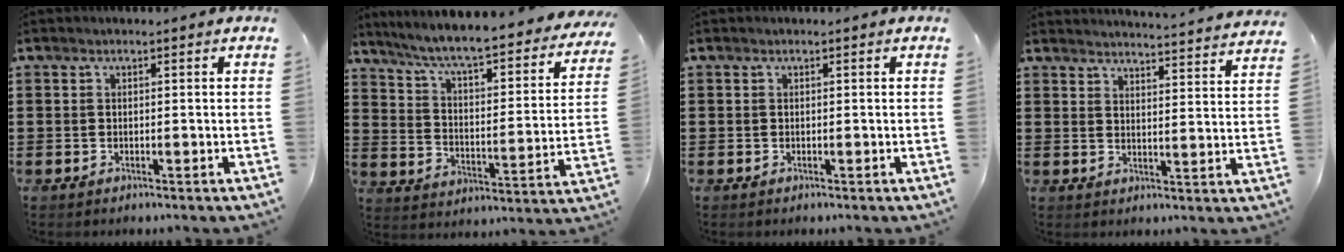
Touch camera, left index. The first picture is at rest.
{"total": 6.4, "force": [5.6, -0.2, 3.2], "torque": [-0.087, -0.051, 0.088]}
{"total": 0.0}
{"total": 3.8, "force": [3.7, -0.8, 0.2], "torque": [-0.012, -0.034, 0.060]}